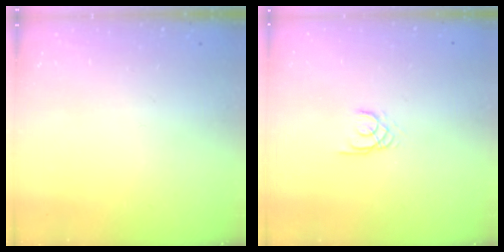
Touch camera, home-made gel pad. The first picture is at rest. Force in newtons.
{"total": 1.6, "press": 1.6, "slide": 0.2}